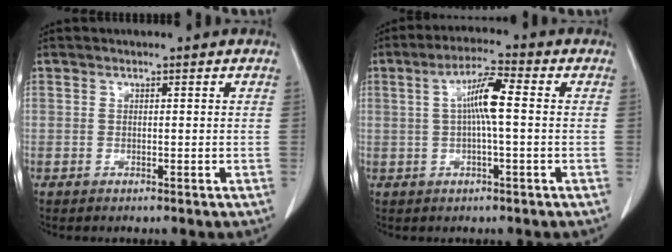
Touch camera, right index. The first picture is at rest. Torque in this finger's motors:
{"motor_torque": [0.65, -0.20, 0.31, 0.09]}